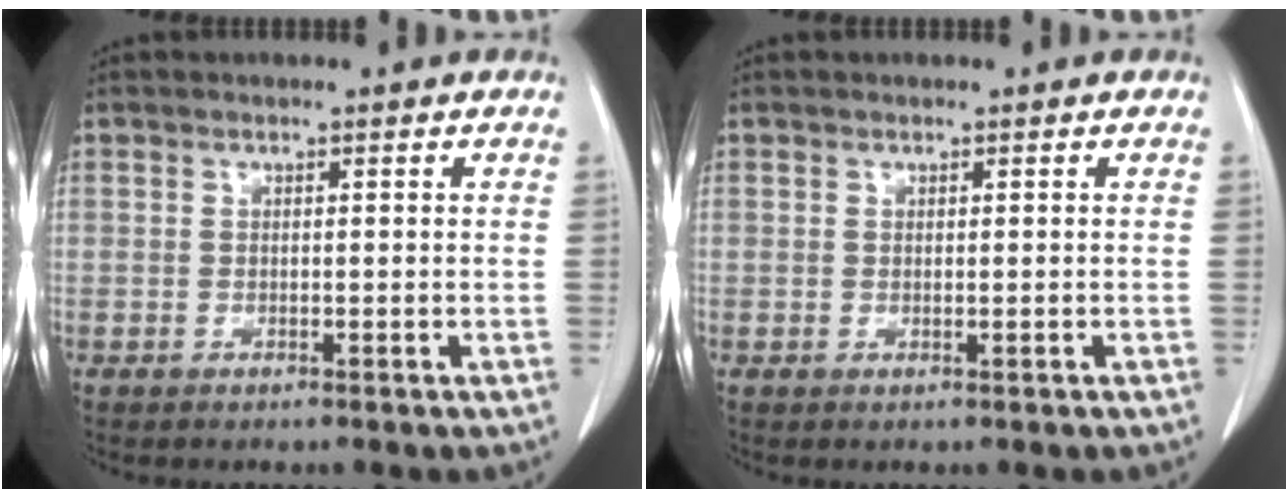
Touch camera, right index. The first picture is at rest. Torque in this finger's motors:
{"motor_torque": [0.00, 0.00, 0.00, 0.00]}